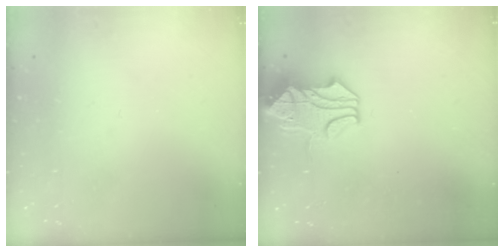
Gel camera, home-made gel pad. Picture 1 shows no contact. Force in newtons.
{"total": 2.2, "press": 1.6, "slide": 1.5}